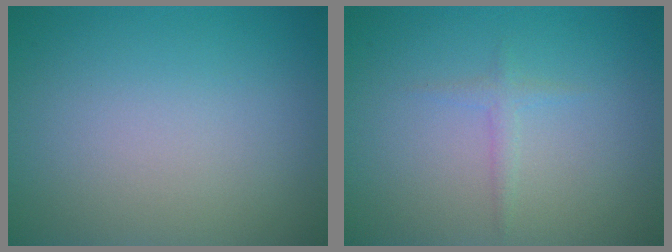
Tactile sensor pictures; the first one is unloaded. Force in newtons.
{"total": 1.0, "press": 1.0, "slide": 0.1}